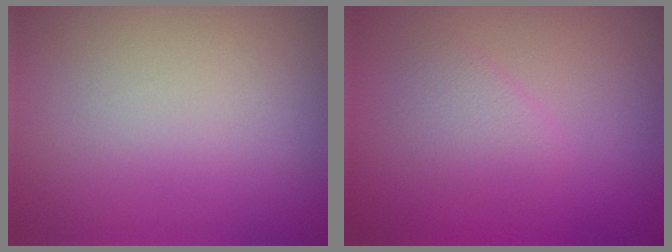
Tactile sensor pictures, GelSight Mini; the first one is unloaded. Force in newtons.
{"total": 1.8, "press": 1.8, "slide": 0.1}